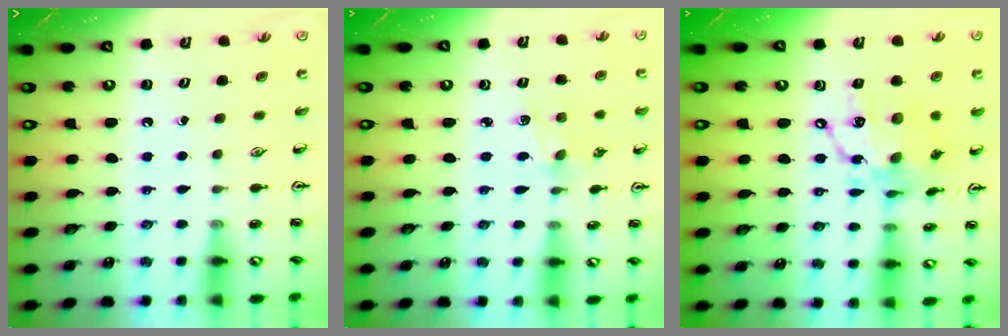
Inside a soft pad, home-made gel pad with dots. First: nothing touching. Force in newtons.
{"total": 1.9, "press": 1.9, "slide": 0.3}
{"total": 14.6, "press": 14.5, "slide": 1.4}